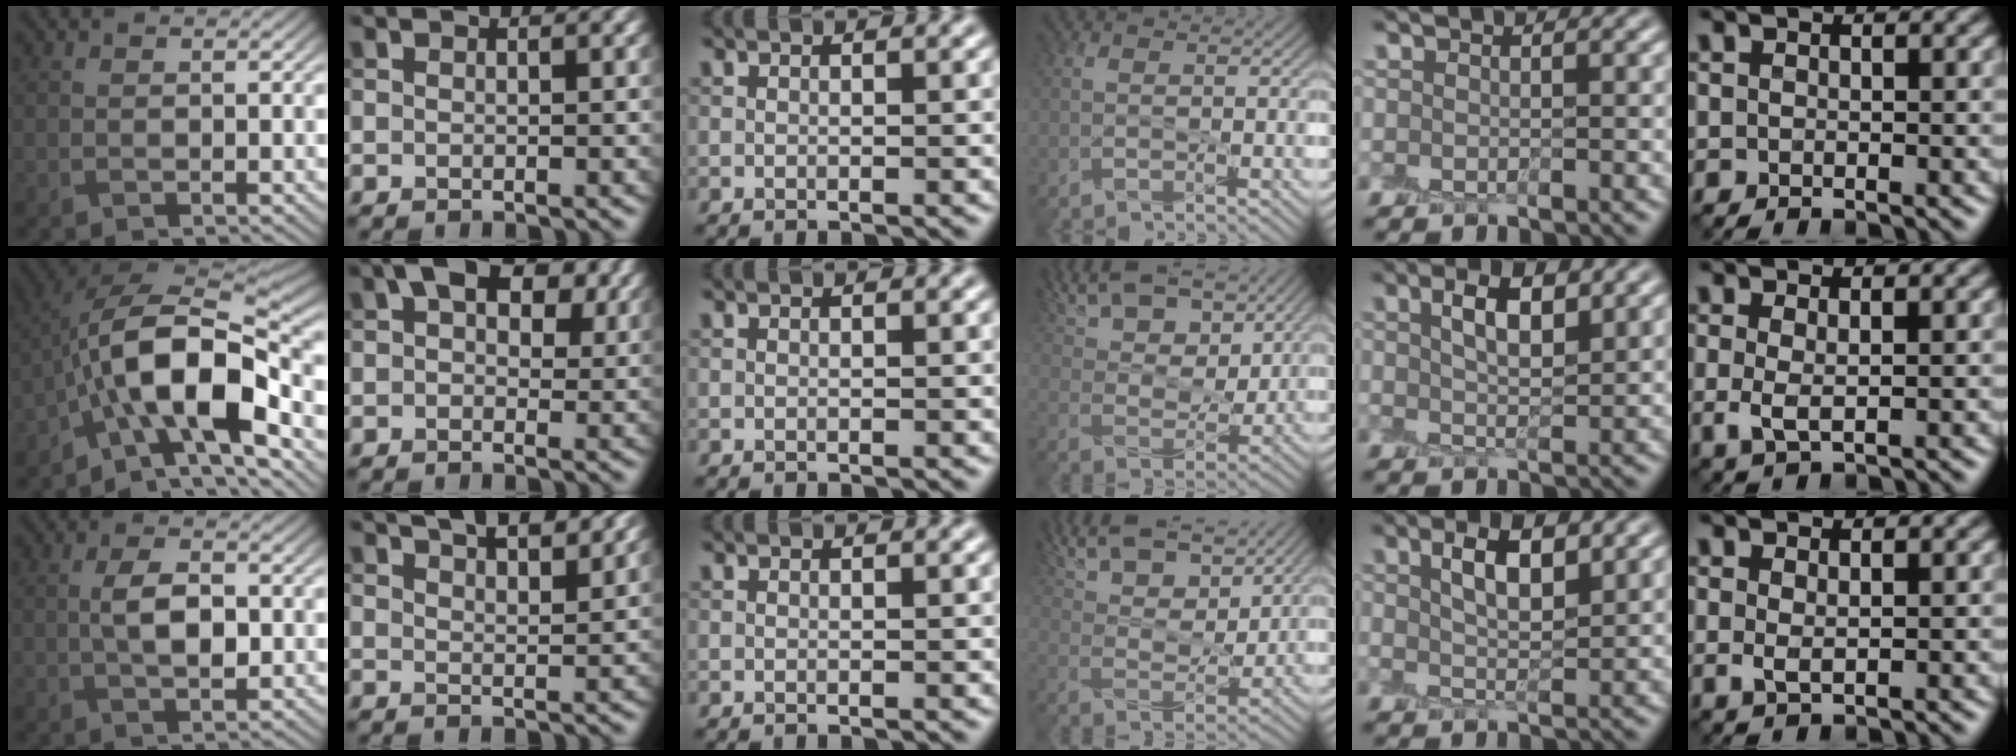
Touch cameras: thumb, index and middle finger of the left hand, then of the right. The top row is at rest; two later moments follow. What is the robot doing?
{"motion": "peel", "object": "shipping label"}